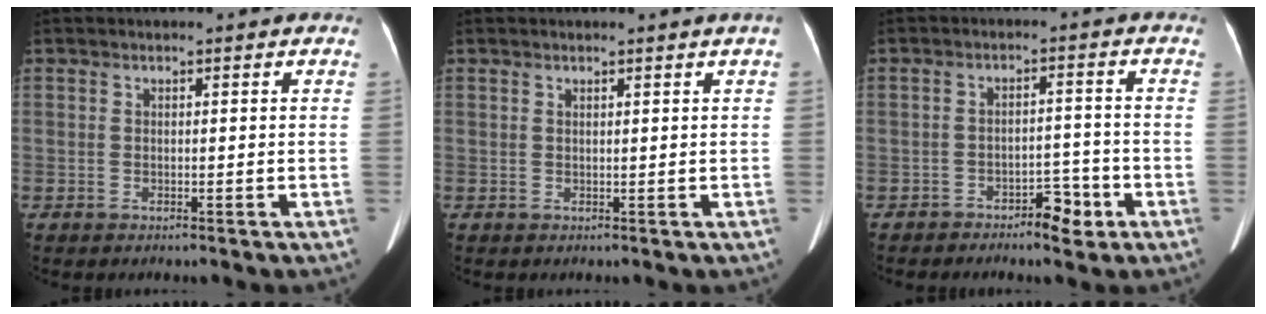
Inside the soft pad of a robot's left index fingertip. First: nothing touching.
{"total": 0.7, "force": [0.4, -0.4, 0.5], "torque": [-0.010, -0.011, 0.010]}
{"total": 4.3, "force": [-3.1, 1.9, 2.3], "torque": [-0.023, 0.001, -0.047]}